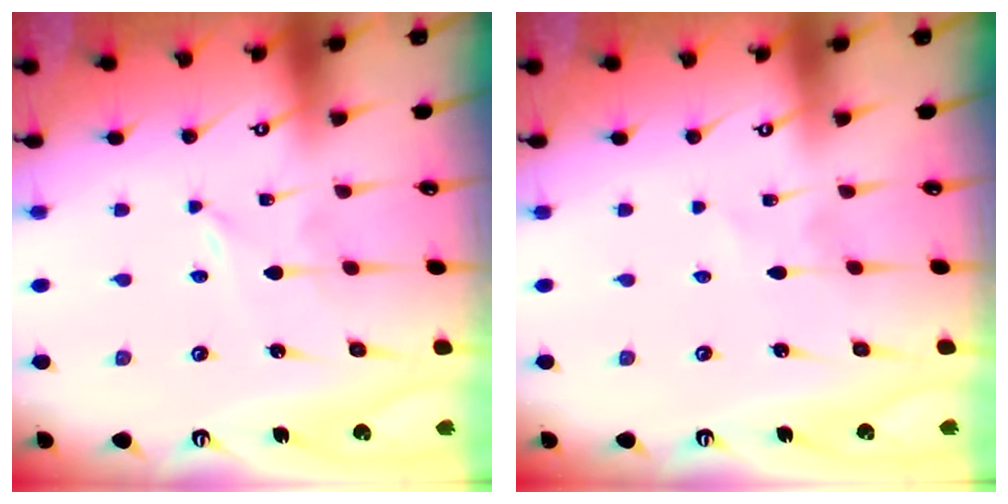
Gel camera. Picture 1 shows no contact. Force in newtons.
{"total": 0.6, "press": 0.6, "slide": 0.1}